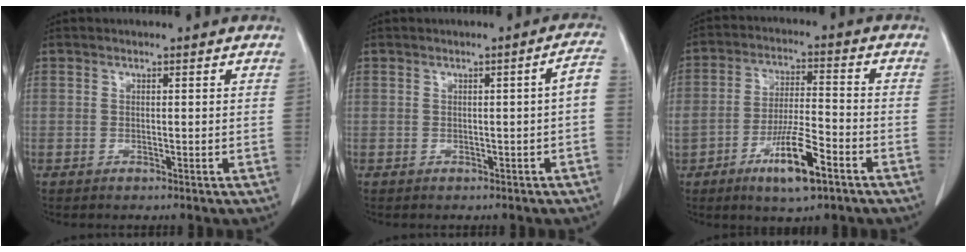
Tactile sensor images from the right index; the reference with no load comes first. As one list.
[{"total": 2.9, "force": [-0.6, 0.0, 2.9], "torque": [-0.029, 0.006, -0.007]}, {"total": 9.8, "force": [-5.3, 2.0, 8.1], "torque": [-0.150, -0.005, -0.089]}]